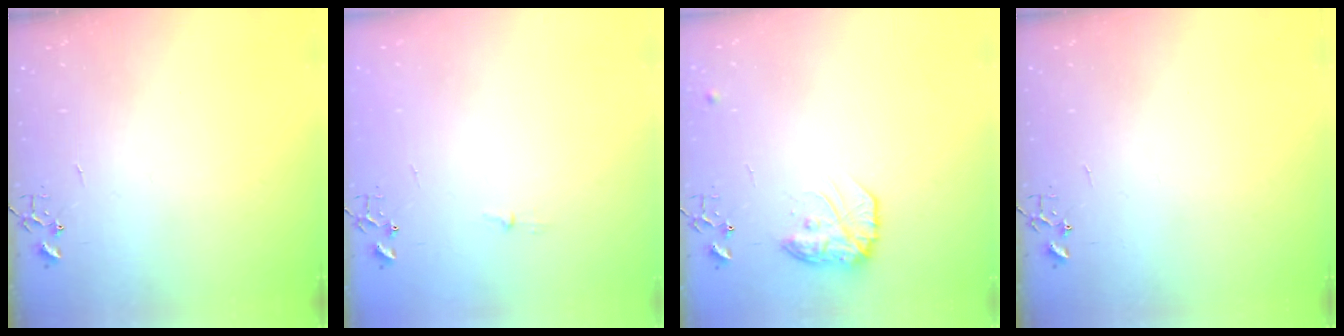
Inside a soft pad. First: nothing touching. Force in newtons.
{"total": 2.9, "press": 2.9, "slide": 0.4}
{"total": 14.7, "press": 14.7, "slide": 1.0}
{"total": 0.0}